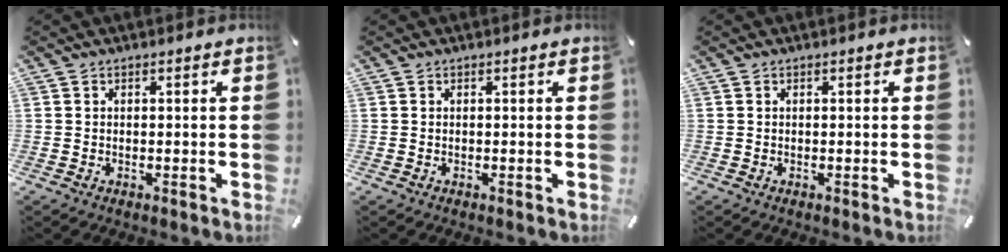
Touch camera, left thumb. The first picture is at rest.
{"total": 0.0}
{"total": 0.0}